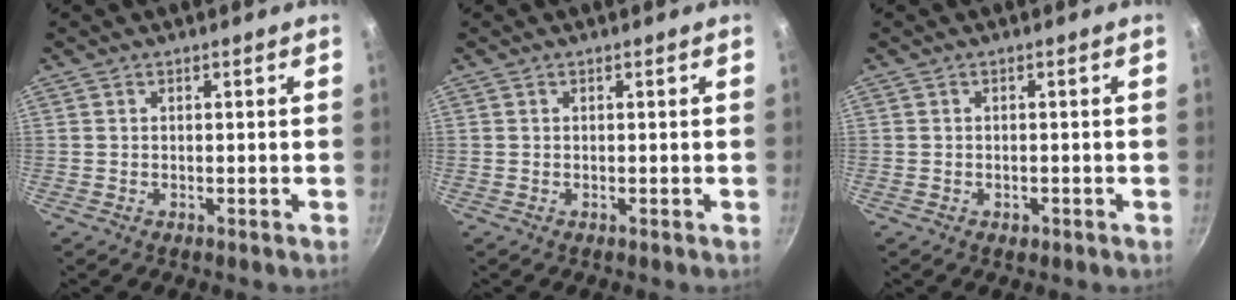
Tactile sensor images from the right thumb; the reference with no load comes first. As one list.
[{"total": 0.0}, {"total": 1.2, "force": [-0.6, 0.9, 0.6], "torque": [-0.009, 0.003, -0.005]}]